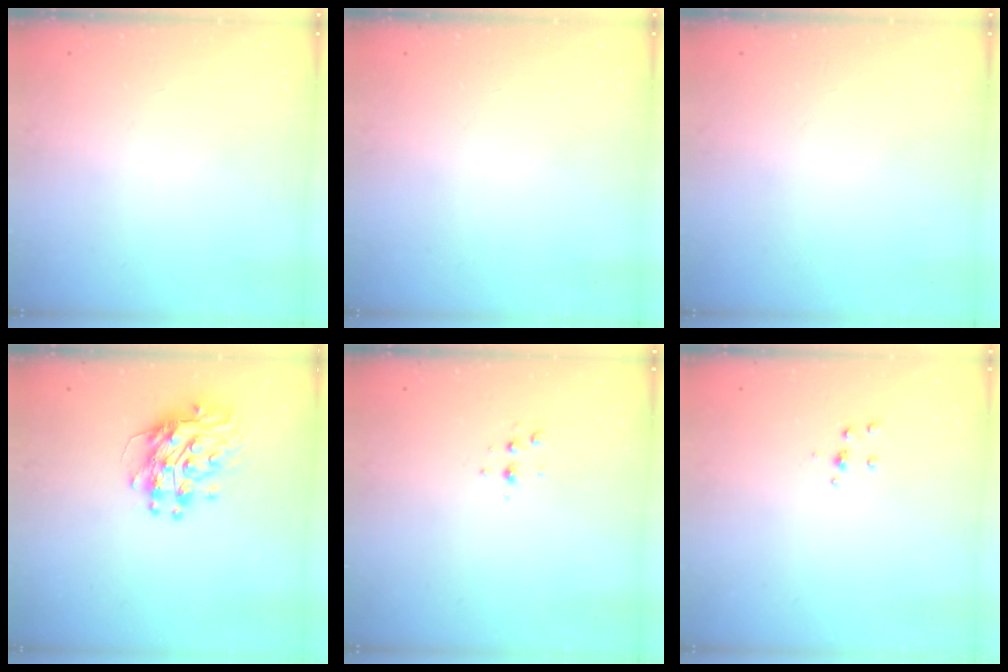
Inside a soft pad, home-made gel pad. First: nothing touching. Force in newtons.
{"total": 0.0}
{"total": 0.0}
{"total": 11.5, "press": 11.5, "slide": 1.0}
{"total": 3.7, "press": 3.2, "slide": 1.7}
{"total": 3.3, "press": 3.3, "slide": 0.4}